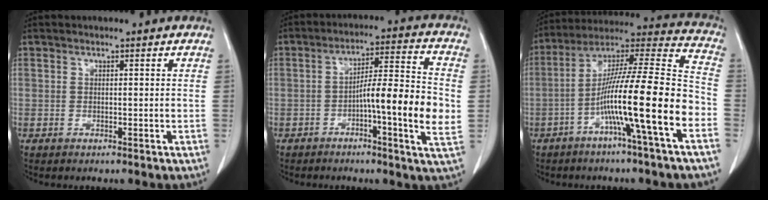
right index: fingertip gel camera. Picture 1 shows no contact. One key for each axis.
{"total": 12.8, "fx": -2.2, "fy": 0.4, "fz": 12.6, "tx": -0.193, "ty": 0.005, "tz": -0.041}
{"total": 18.3, "fx": -6.4, "fy": -0.4, "fz": 17.1, "tx": -0.287, "ty": 0.009, "tz": -0.114}